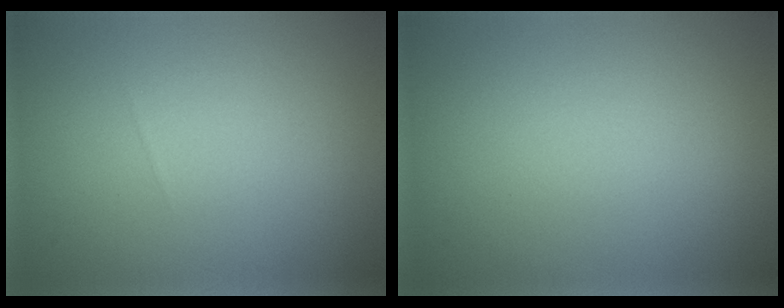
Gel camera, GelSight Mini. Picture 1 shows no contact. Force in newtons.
{"total": 0.0}